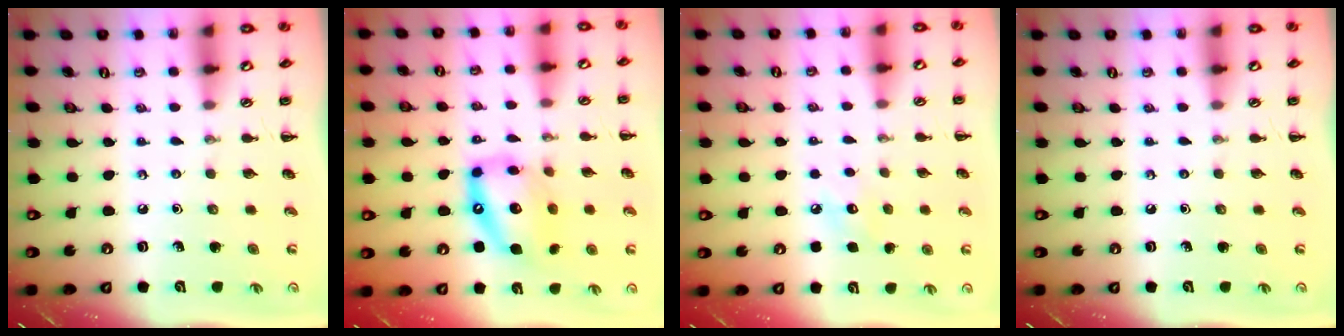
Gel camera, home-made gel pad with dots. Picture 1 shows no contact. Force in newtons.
{"total": 14.2, "press": 13.9, "slide": 3.2}
{"total": 6.4, "press": 6.1, "slide": 1.8}
{"total": 0.0}